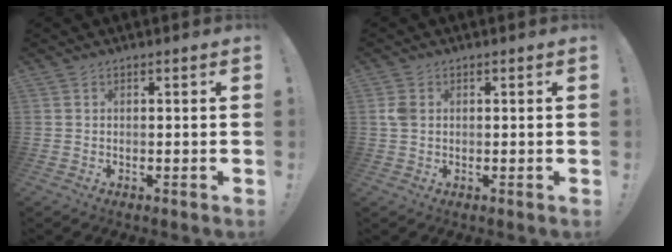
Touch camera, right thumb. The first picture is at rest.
{"total": 2.1, "force": [0.5, 1.5, 1.3], "torque": [-0.019, 0.002, 0.009]}